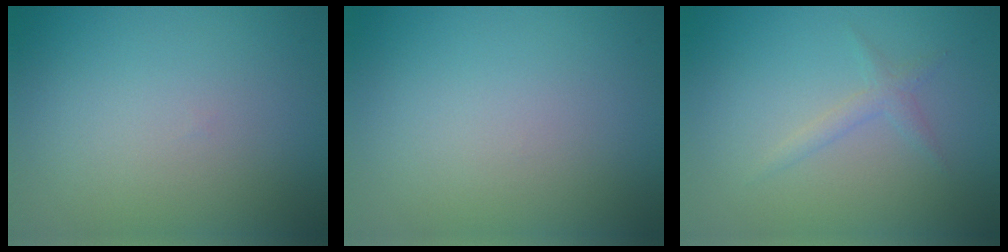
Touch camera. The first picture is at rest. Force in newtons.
{"total": 0.0}
{"total": 1.3, "press": 1.3, "slide": 0.1}